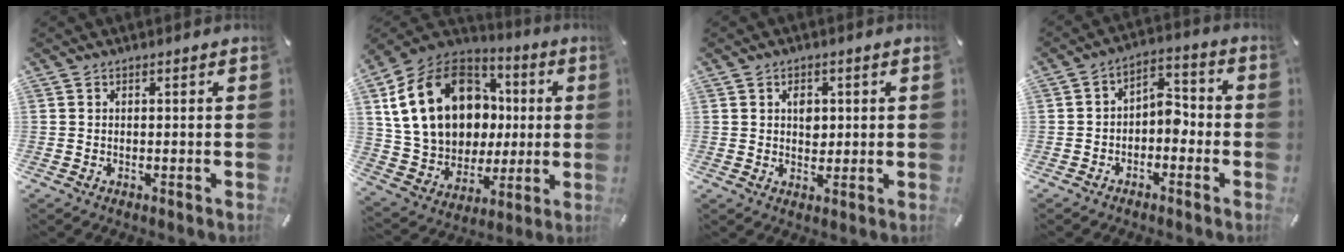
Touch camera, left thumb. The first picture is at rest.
{"total": 23.2, "force": [5.3, 17.5, 14.3], "torque": [-0.290, -0.007, 0.110]}
{"total": 3.4, "force": [0.7, 2.8, 1.8], "torque": [-0.008, -0.007, 0.005]}
{"total": 5.6, "force": [-2.4, 3.9, 3.2], "torque": [-0.046, 0.012, -0.047]}